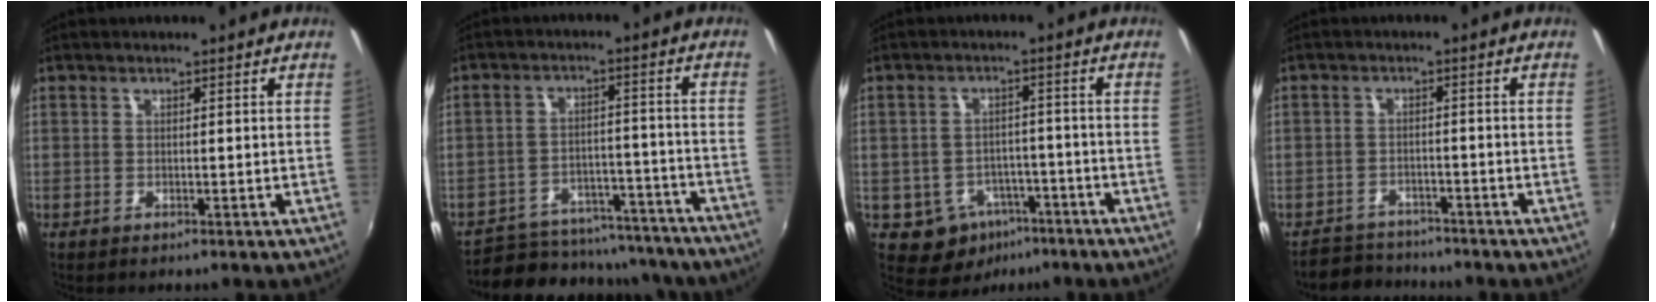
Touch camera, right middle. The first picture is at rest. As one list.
[{"total": 24.2, "force": [-21.1, 8.9, 7.8], "torque": [-0.159, 0.021, -0.259]}, {"total": 8.3, "force": [-4.7, 6.4, 2.4], "torque": [-0.056, 0.015, -0.047]}, {"total": 5.5, "force": [-5.0, 2.4, 0.1], "torque": [-0.022, 0.012, -0.084]}]